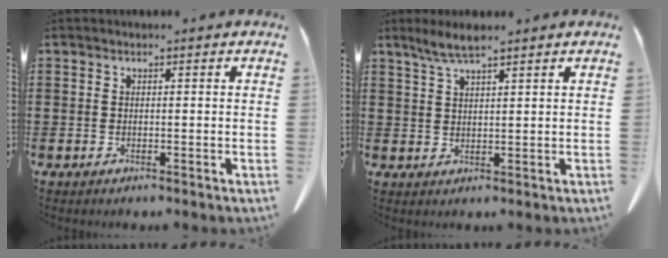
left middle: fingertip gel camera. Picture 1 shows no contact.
{"total": 3.8, "force": [2.9, 0.2, 2.5], "torque": [-0.054, 0.000, 0.052]}